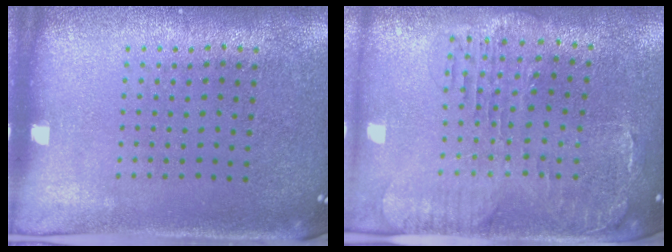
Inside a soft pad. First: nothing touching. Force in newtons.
{"total": 1.4, "press": 1.3, "slide": 0.3}